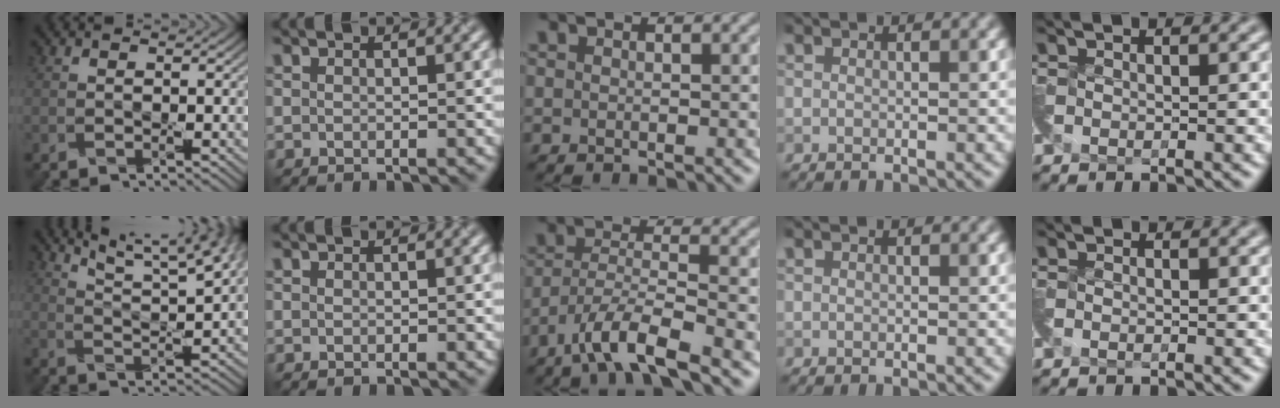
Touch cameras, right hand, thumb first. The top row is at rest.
{"thumb": {"total": 10.5, "force": [7.5, 2.0, 7.0], "torque": [-0.104, 0.011, 0.102]}, "middle": {"total": 5.9, "force": [-4.0, 1.2, 4.1], "torque": [-0.076, 0.002, -0.079]}, "little": {"total": 1.3, "force": [-1.1, -0.3, -0.6], "torque": [0.010, -0.015, -0.025]}}